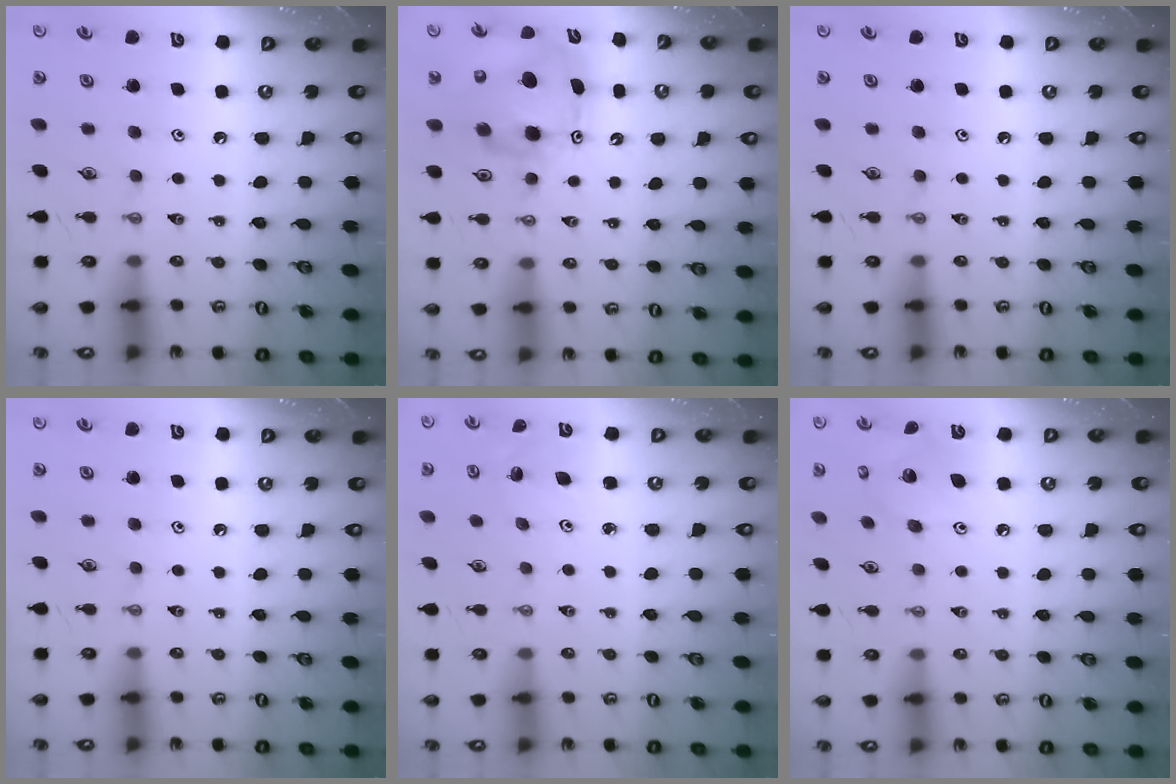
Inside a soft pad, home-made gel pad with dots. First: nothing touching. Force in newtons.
{"total": 10.8, "press": 10.8, "slide": 0.9}
{"total": 0.0}
{"total": 0.0}
{"total": 3.5, "press": 3.5, "slide": 0.3}
{"total": 7.9, "press": 7.9, "slide": 0.5}